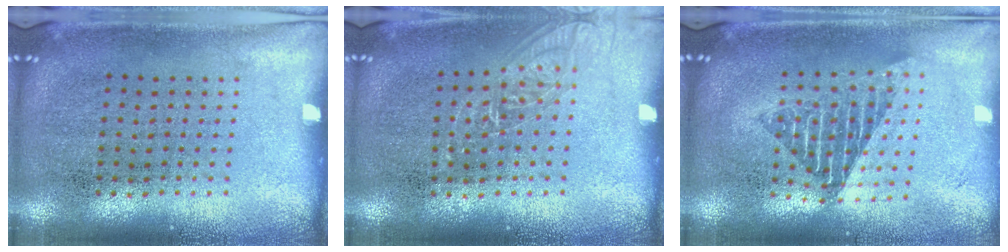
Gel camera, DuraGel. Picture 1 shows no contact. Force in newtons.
{"total": 1.2, "press": 1.1, "slide": 0.4}
{"total": 1.7, "press": 1.3, "slide": 1.0}